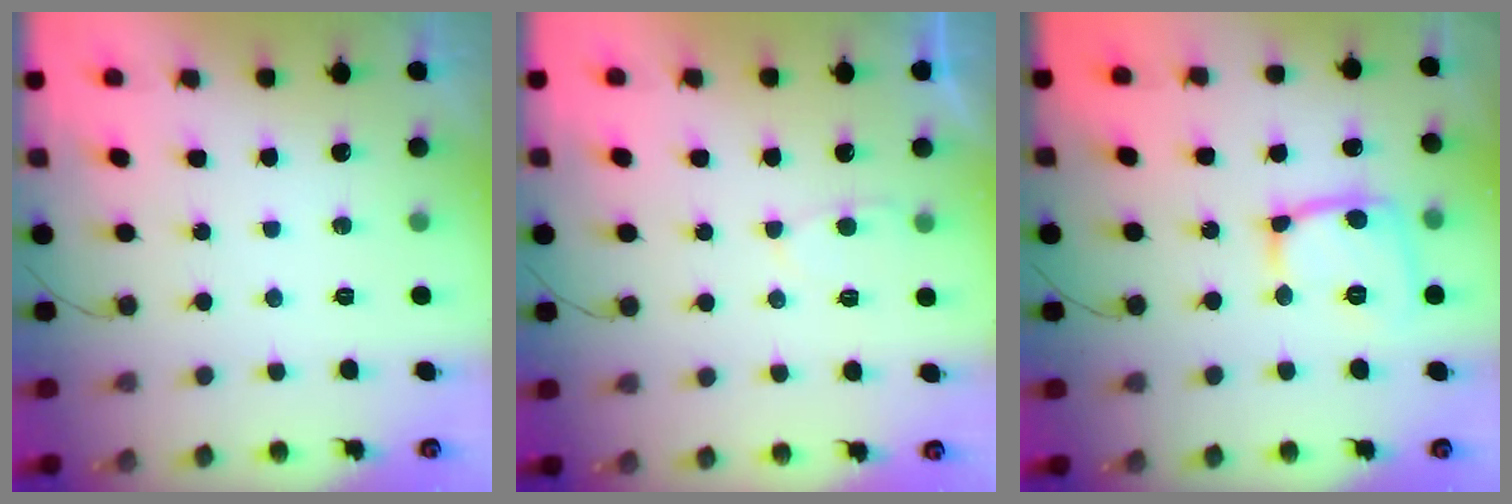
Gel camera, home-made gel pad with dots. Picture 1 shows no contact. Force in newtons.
{"total": 3.0, "press": 2.9, "slide": 0.5}
{"total": 14.1, "press": 14.1, "slide": 1.0}